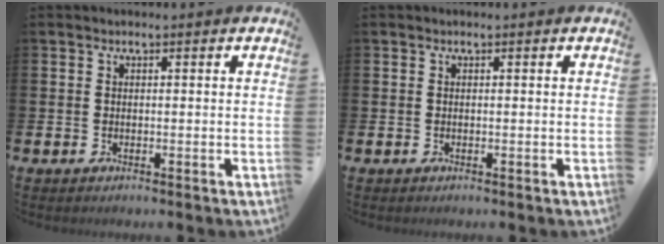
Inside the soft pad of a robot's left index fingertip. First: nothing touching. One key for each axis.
{"total": 0.0}